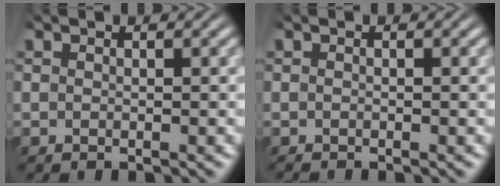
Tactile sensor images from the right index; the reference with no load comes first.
{"total": 0.5, "force": [-0.5, -0.2, 0.0], "torque": [-0.005, -0.006, -0.007]}